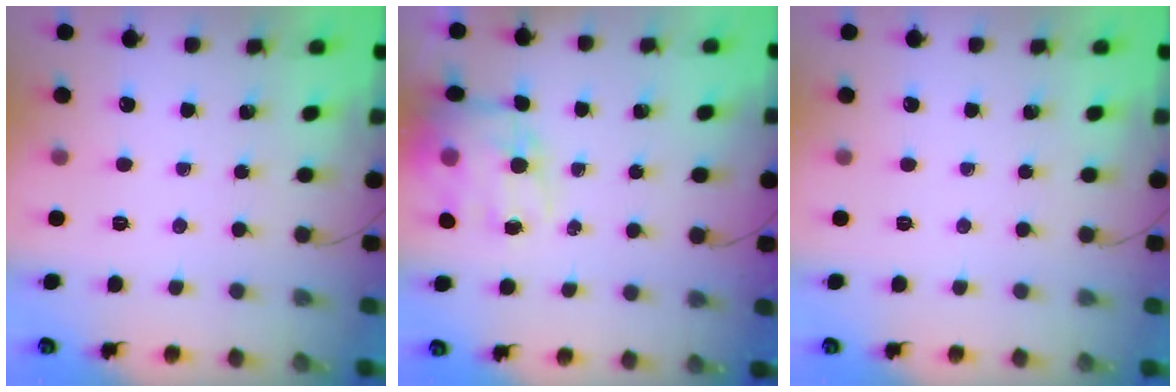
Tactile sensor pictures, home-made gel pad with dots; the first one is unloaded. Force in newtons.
{"total": 12.6, "press": 12.2, "slide": 3.2}
{"total": 0.0}